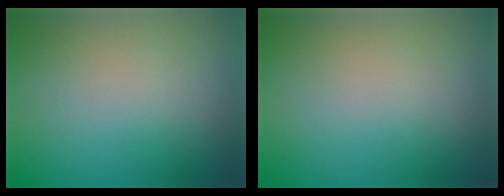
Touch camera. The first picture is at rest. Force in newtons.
{"total": 0.0}